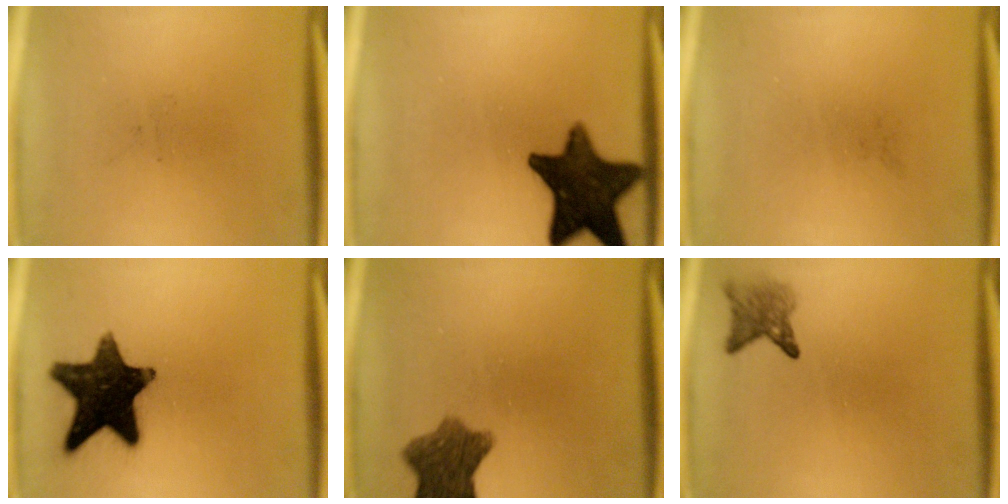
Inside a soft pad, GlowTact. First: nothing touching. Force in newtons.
{"total": 15.0}
{"total": 0.0}
{"total": 15.5}
{"total": 8.2}
{"total": 2.7}